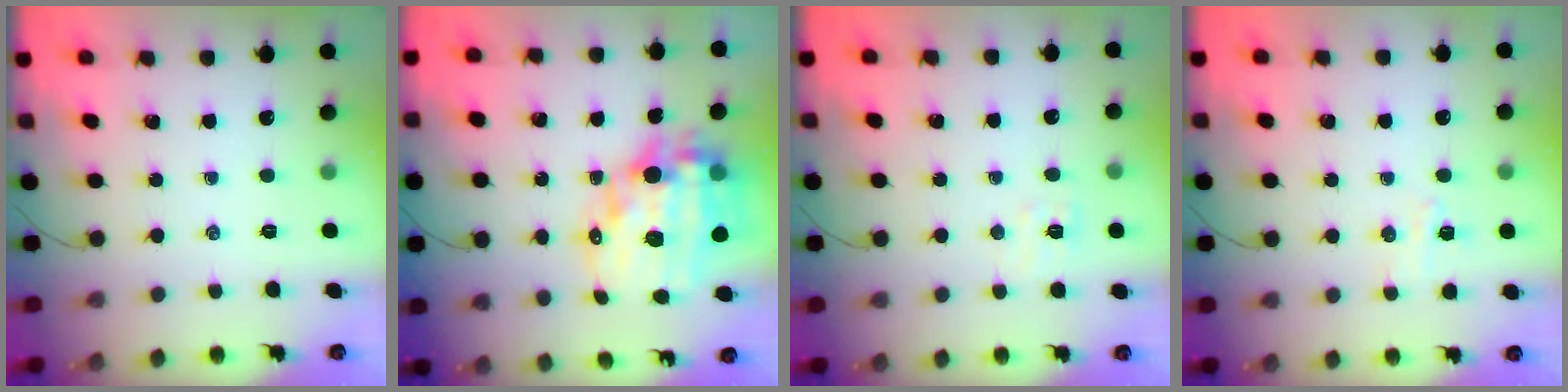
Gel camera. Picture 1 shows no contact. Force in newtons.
{"total": 19.7, "press": 19.2, "slide": 4.4}
{"total": 5.7, "press": 5.6, "slide": 1.3}
{"total": 4.3, "press": 4.1, "slide": 1.1}